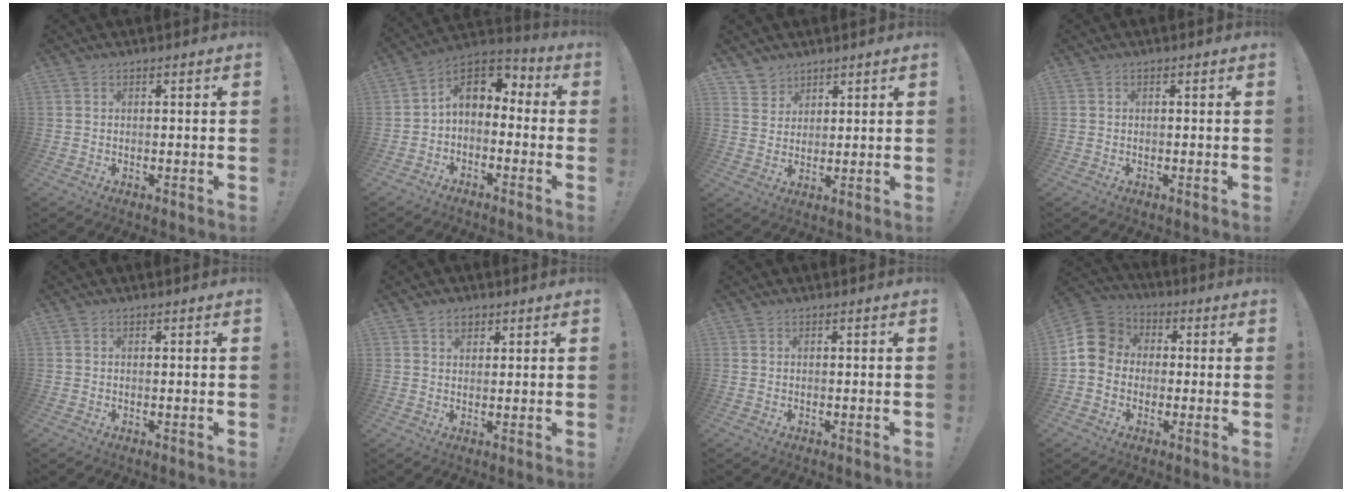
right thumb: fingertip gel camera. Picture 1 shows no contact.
{"total": 7.9, "force": [0.8, 5.7, 5.4], "torque": [-0.081, 0.004, 0.023]}
{"total": 4.8, "force": [3.7, 3.1, -0.1], "torque": [-0.004, -0.030, 0.070]}
{"total": 0.0}
{"total": 0.0}
{"total": 3.2, "force": [1.9, 2.2, 1.3], "torque": [-0.010, -0.008, 0.032]}
{"total": 0.0}
{"total": 11.3, "force": [0.4, 10.0, 5.4], "torque": [-0.083, 0.015, 0.015]}